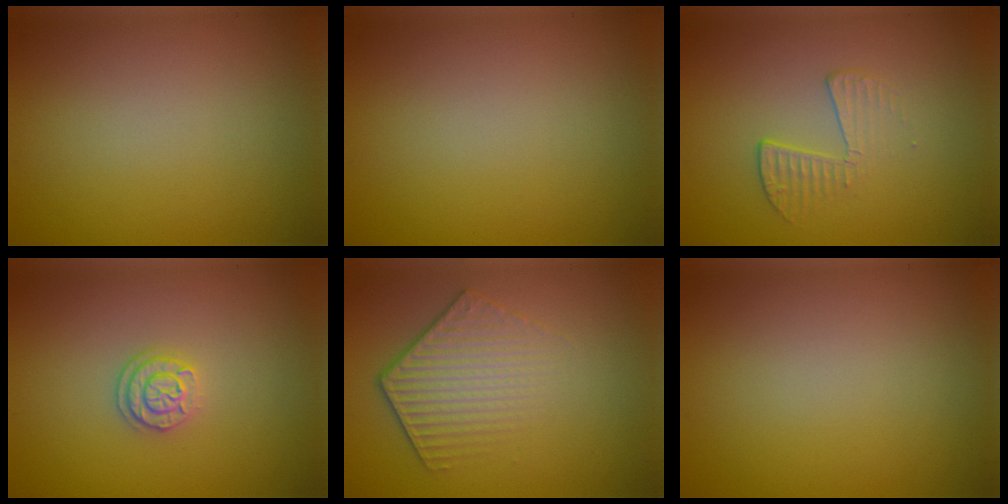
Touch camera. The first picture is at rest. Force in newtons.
{"total": 0.0}
{"total": 1.9, "press": 0.7, "slide": 1.8}
{"total": 2.0, "press": 1.9, "slide": 0.8}
{"total": 4.4, "press": 3.1, "slide": 3.1}
{"total": 0.0}